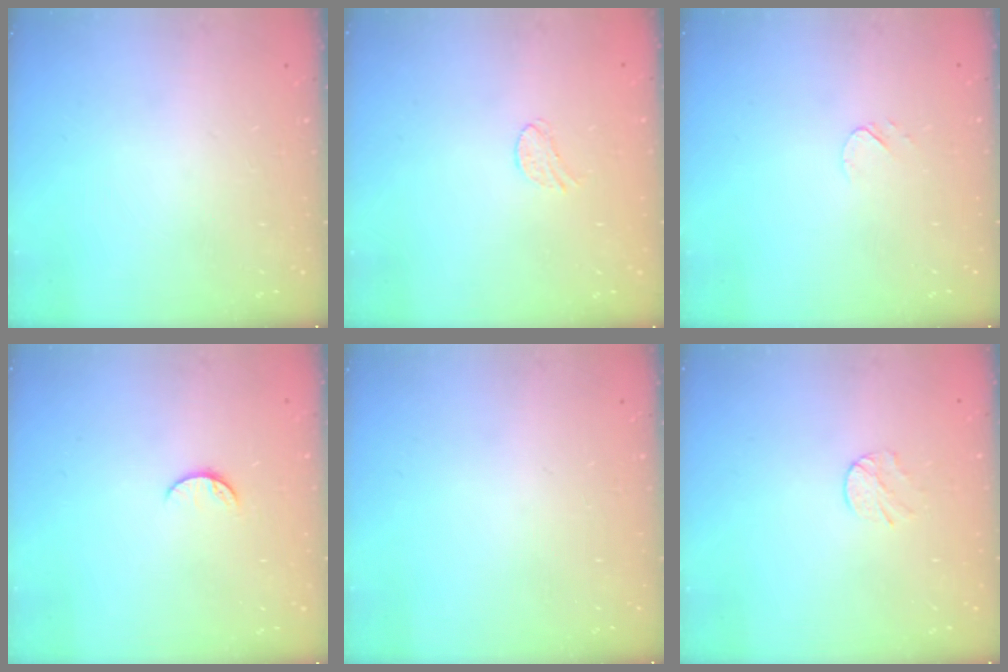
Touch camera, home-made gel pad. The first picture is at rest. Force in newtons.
{"total": 4.3, "press": 4.3, "slide": 0.3}
{"total": 3.7, "press": 3.7, "slide": 0.5}
{"total": 5.1, "press": 5.1, "slide": 0.5}
{"total": 0.0}
{"total": 3.1, "press": 3.0, "slide": 0.4}